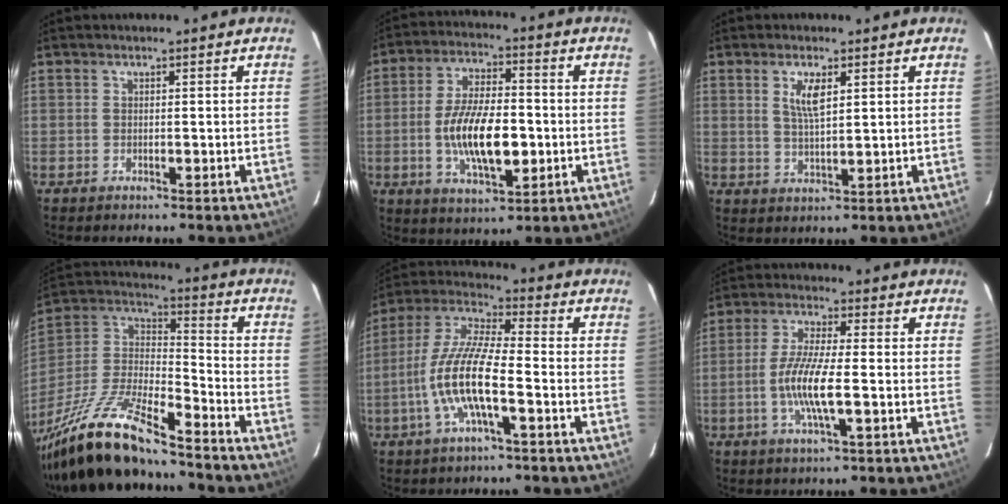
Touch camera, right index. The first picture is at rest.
{"total": 13.6, "force": [-2.5, 5.6, 12.2], "torque": [-0.233, -0.003, -0.039]}
{"total": 4.6, "force": [1.9, 1.5, 3.9], "torque": [-0.073, -0.001, 0.038]}
{"total": 22.0, "force": [-17.1, 4.5, 13.1], "torque": [-0.272, -0.024, -0.308]}
{"total": 13.2, "force": [-4.3, 2.6, 12.2], "torque": [-0.252, -0.001, -0.088]}
{"total": 9.9, "force": [-2.6, 1.5, 9.5], "torque": [-0.188, -0.005, -0.052]}